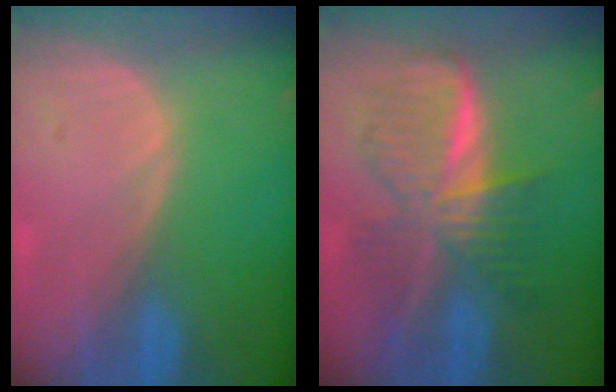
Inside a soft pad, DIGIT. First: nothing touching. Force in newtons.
{"total": 9.5, "press": 9.5, "slide": 0.6}